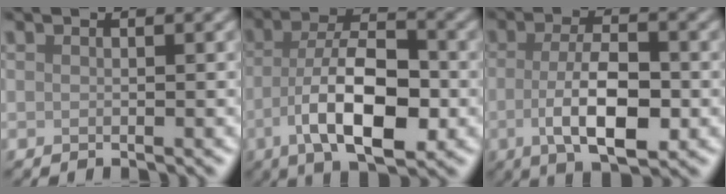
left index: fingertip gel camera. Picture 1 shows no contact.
{"total": 9.2, "force": [-2.7, 3.8, 7.9], "torque": [-0.137, 0.002, -0.049]}
{"total": 6.7, "force": [-1.4, 2.5, 6.1], "torque": [-0.110, -0.008, -0.024]}